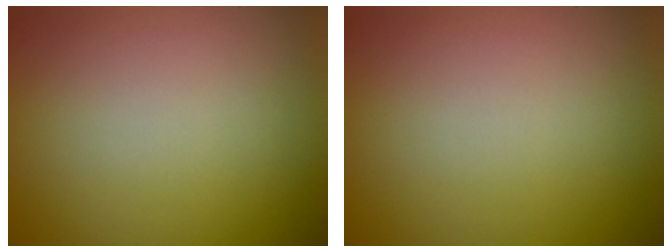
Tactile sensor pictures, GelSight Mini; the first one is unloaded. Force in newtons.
{"total": 0.0}